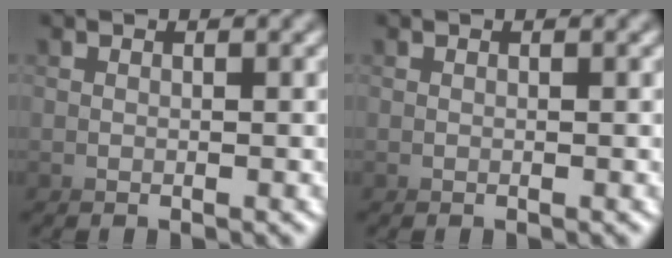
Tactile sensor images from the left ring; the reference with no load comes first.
{"total": 0.0}